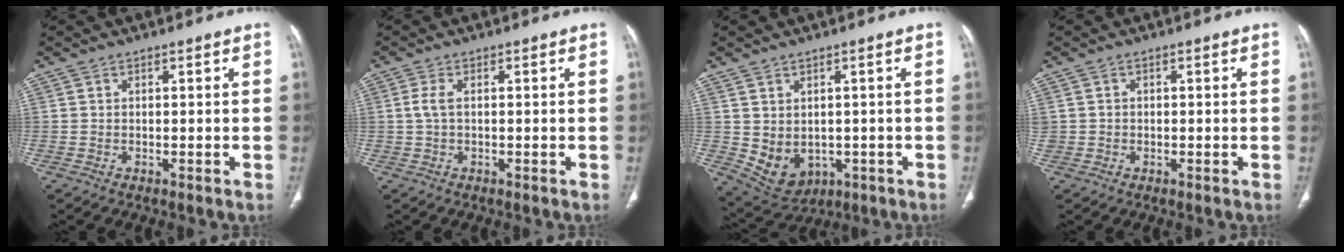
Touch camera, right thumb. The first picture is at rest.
{"total": 1.7, "force": [0.2, 0.8, 1.4], "torque": [-0.037, 0.002, 0.004]}
{"total": 8.5, "force": [-1.4, 6.5, 5.3], "torque": [-0.073, 0.003, 0.004]}
{"total": 1.1, "force": [0.1, 1.1, 0.3], "torque": [0.000, 0.006, 0.005]}